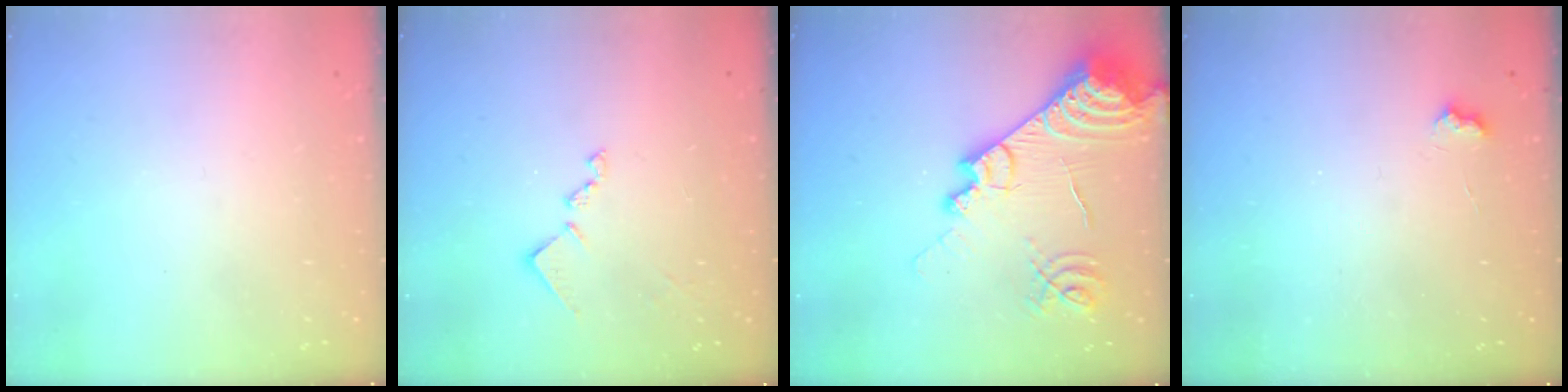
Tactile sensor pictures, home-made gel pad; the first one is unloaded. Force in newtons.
{"total": 9.9, "press": 9.9, "slide": 0.5}
{"total": 20.0, "press": 19.9, "slide": 2.0}
{"total": 3.7, "press": 3.7, "slide": 0.6}